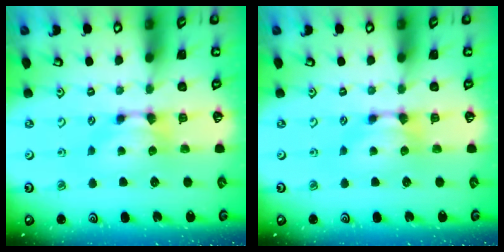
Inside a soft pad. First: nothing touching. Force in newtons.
{"total": 0.0}